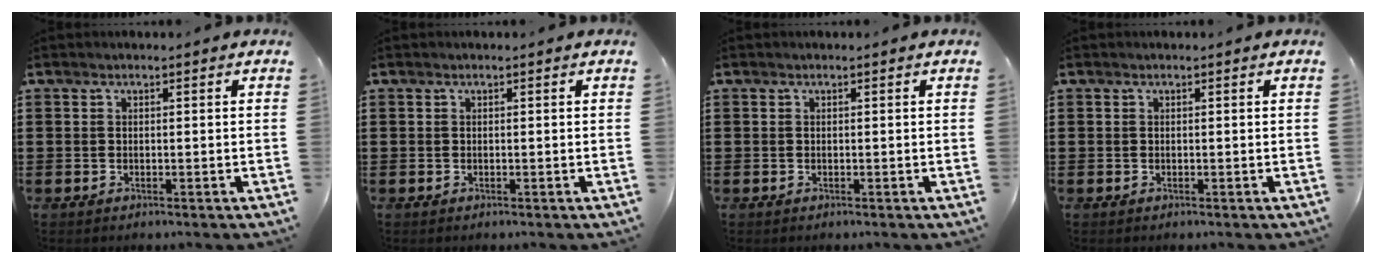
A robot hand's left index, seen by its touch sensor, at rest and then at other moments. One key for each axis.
{"total": 0.0}
{"total": 0.0}
{"total": 0.0}